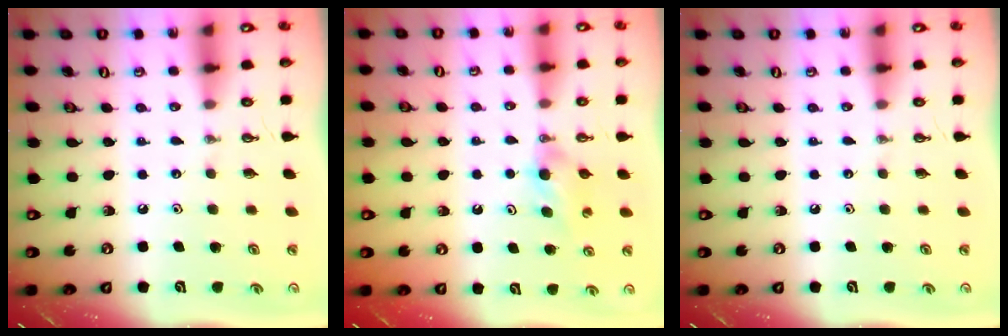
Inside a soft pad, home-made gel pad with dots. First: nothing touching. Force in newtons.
{"total": 5.0, "press": 4.9, "slide": 0.7}
{"total": 0.0}